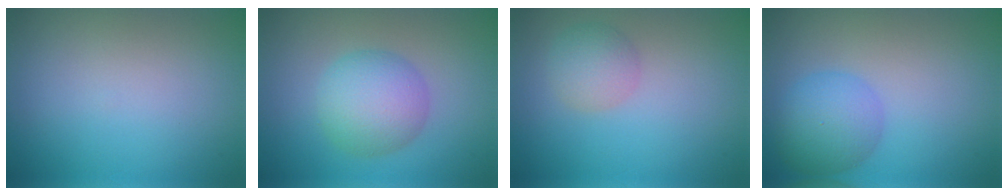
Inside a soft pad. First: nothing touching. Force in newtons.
{"total": 4.9, "press": 4.9, "slide": 0.0}
{"total": 2.5, "press": 2.5, "slide": 0.0}
{"total": 4.2, "press": 4.2, "slide": 0.2}